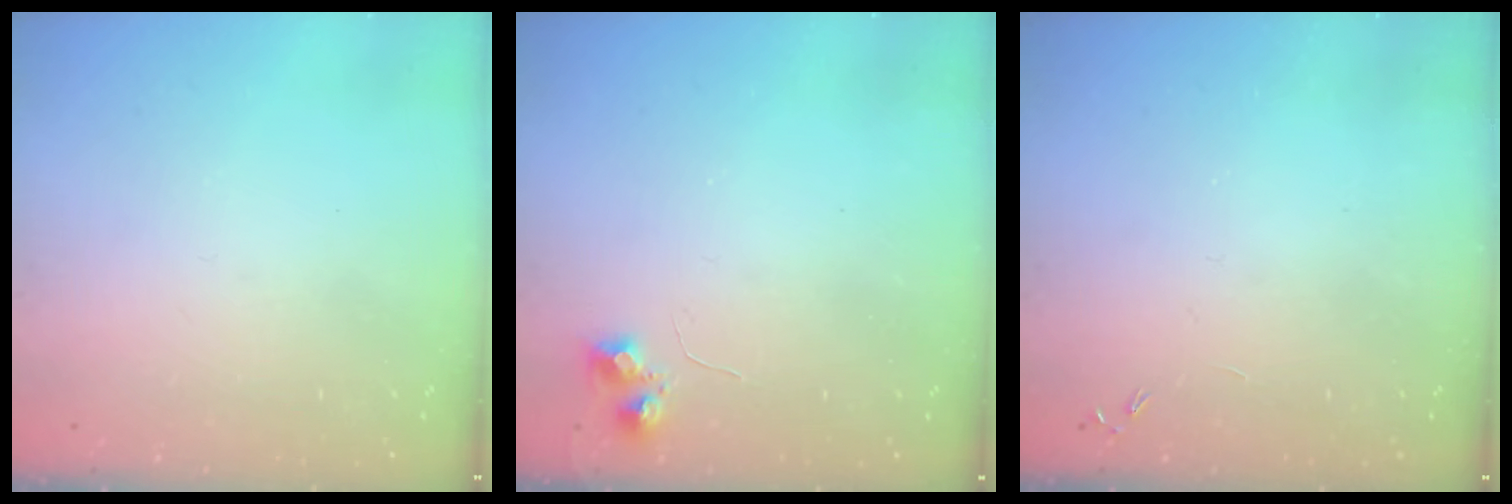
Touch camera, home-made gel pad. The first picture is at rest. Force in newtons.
{"total": 5.9, "press": 5.9, "slide": 0.7}
{"total": 0.0}